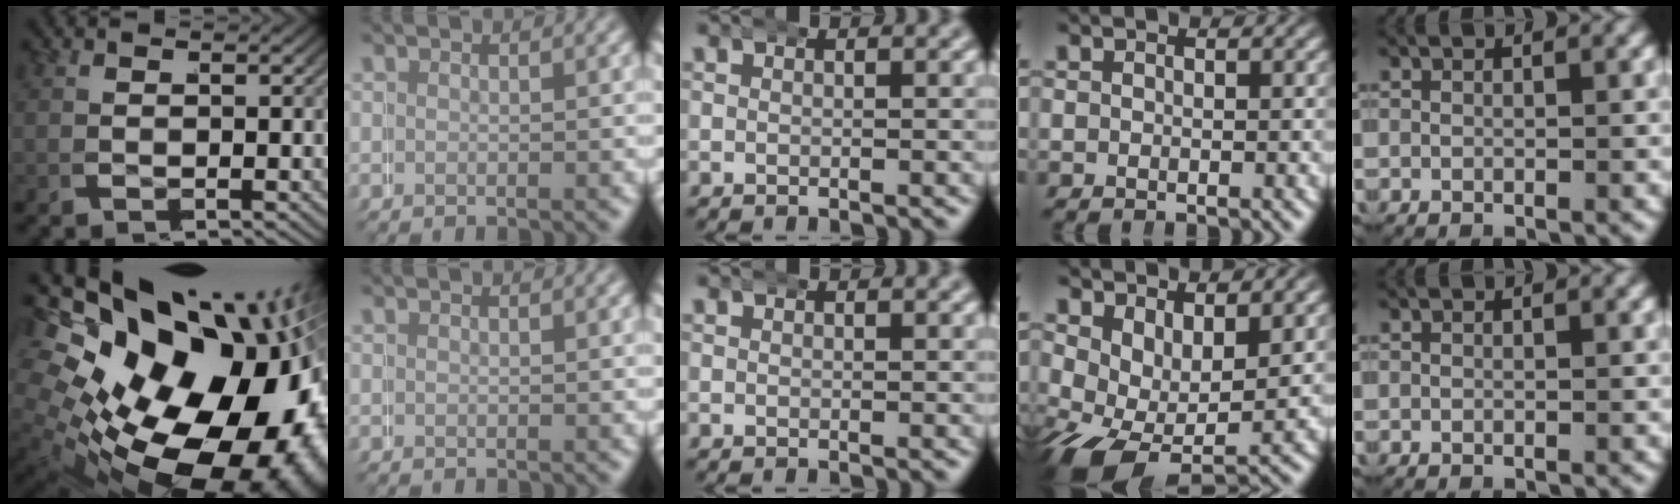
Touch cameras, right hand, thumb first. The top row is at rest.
{"thumb": {"total": 27.1, "force": [-1.8, 19.0, 19.3], "torque": [-0.330, -0.051, -0.006]}, "ring": {"total": 7.6, "force": [-1.9, 5.9, 4.5], "torque": [-0.123, -0.053, -0.013]}}